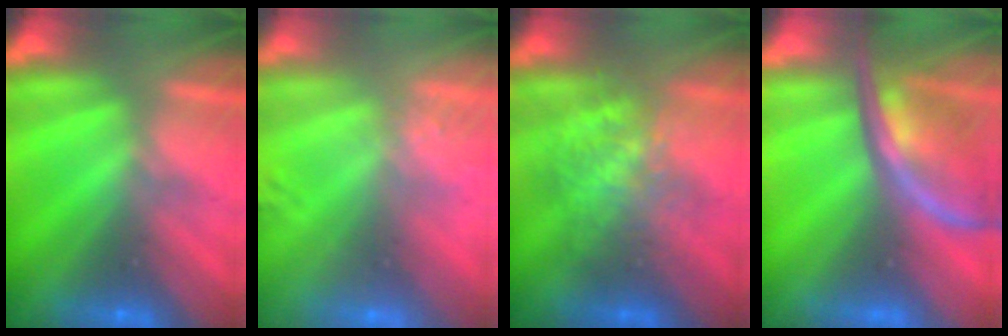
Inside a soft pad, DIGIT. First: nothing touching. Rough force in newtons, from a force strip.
{"total": 2.6}
{"total": 2.1}
{"total": 2.5}